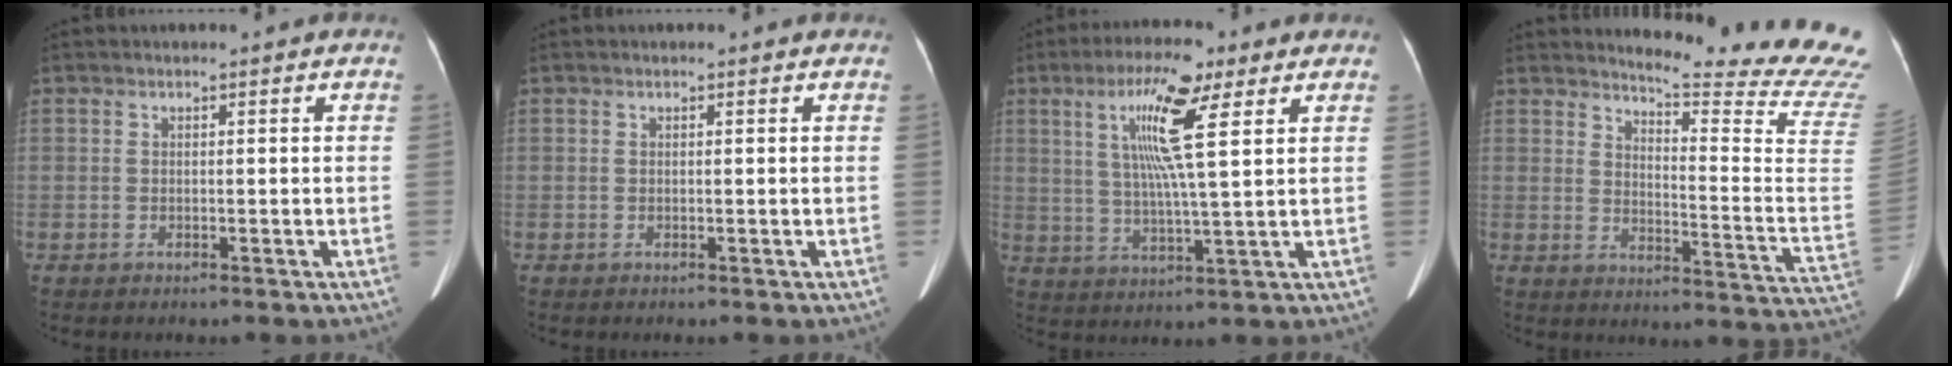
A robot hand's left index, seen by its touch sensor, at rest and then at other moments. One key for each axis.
{"total": 0.0}
{"total": 10.8, "fx": 4.5, "fy": 0.6, "fz": 9.9, "tx": -0.185, "ty": 0.007, "tz": 0.077}
{"total": 20.9, "fx": 20.0, "fy": -1.8, "fz": 6.0, "tx": -0.095, "ty": -0.173, "tz": 0.225}